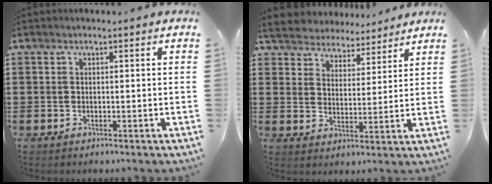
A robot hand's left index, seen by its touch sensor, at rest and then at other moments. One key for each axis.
{"total": 4.5, "fx": 4.4, "fy": 0.6, "fz": -0.8, "tx": -0.011, "ty": -0.029, "tz": 0.075}